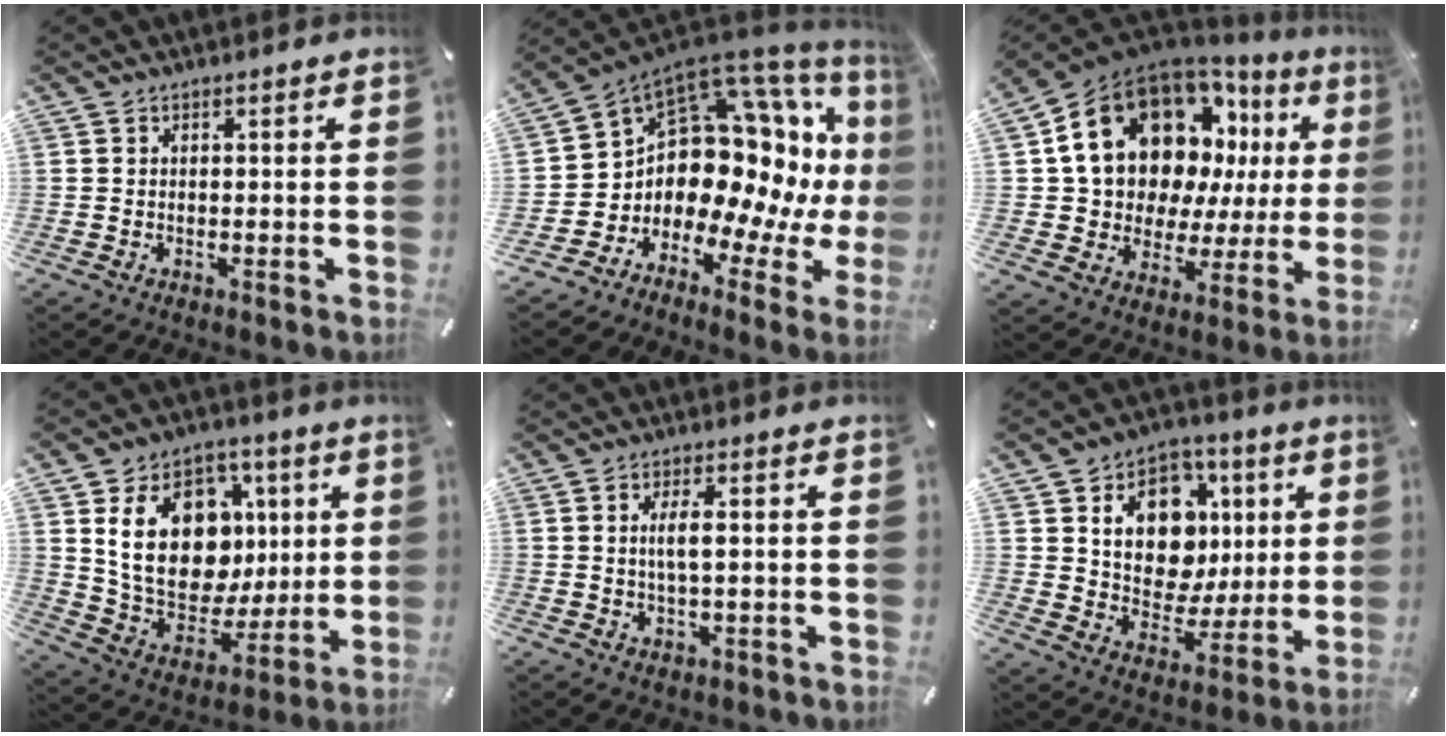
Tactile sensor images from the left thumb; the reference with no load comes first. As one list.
[{"total": 16.2, "force": [2.9, 11.8, 10.7], "torque": [-0.182, -0.070, 0.069]}, {"total": 21.7, "force": [9.5, 15.0, 12.6], "torque": [-0.196, -0.054, 0.187]}, {"total": 20.6, "force": [4.6, 15.8, 12.4], "torque": [-0.215, -0.017, 0.090]}, {"total": 4.5, "force": [0.4, 1.6, 4.2], "torque": [-0.088, 0.003, 0.002]}, {"total": 14.5, "force": [4.4, 11.7, 7.4], "torque": [-0.115, -0.015, 0.088]}]